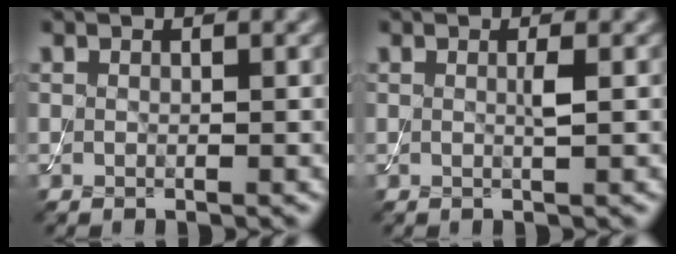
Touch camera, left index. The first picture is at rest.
{"total": 0.9, "force": [0.1, 0.0, 0.9], "torque": [-0.019, 0.000, 0.000]}